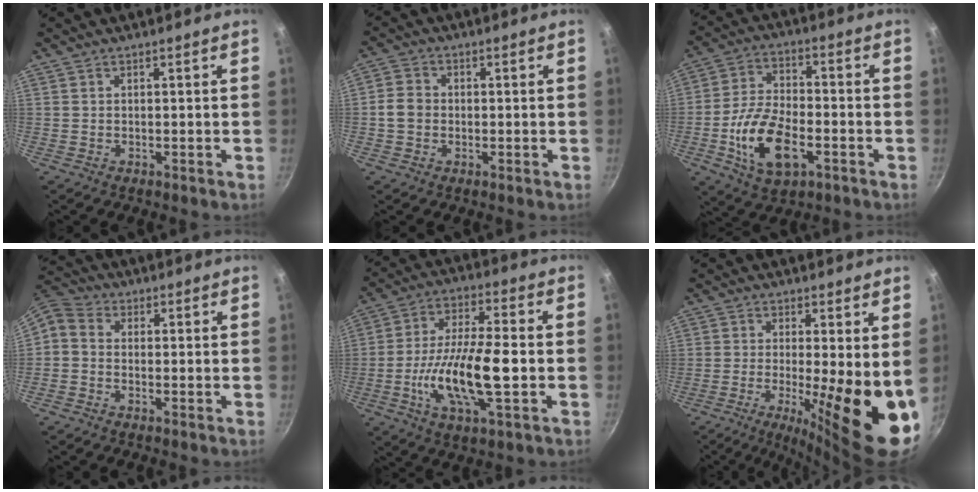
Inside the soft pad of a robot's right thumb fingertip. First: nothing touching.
{"total": 4.2, "force": [-0.5, 3.6, 2.2], "torque": [-0.032, 0.012, -0.017]}
{"total": 14.5, "force": [-4.6, 7.7, 11.4], "torque": [-0.208, 0.024, -0.085]}
{"total": 4.1, "force": [-0.9, 3.2, 2.5], "torque": [-0.057, 0.030, -0.035]}
{"total": 15.9, "force": [-3.2, 5.1, 14.7], "torque": [-0.267, 0.023, -0.064]}
{"total": 15.6, "force": [-2.1, 3.7, 15.0], "torque": [-0.202, -0.025, -0.025]}